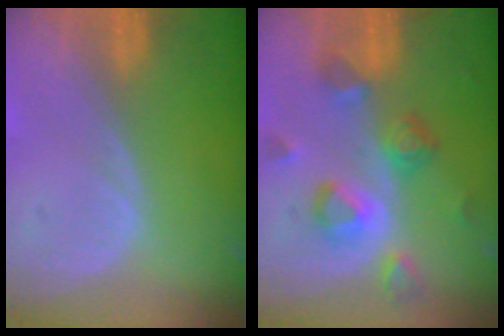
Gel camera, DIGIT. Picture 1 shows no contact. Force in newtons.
{"total": 7.9, "press": 7.6, "slide": 2.0}